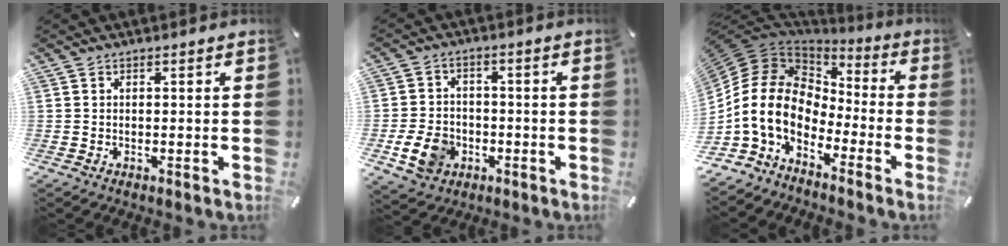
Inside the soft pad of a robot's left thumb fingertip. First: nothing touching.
{"total": 8.6, "force": [-2.6, 6.9, 4.3], "torque": [-0.088, 0.009, -0.048]}
{"total": 13.6, "force": [-4.1, 9.8, 8.5], "torque": [-0.215, 0.005, -0.084]}